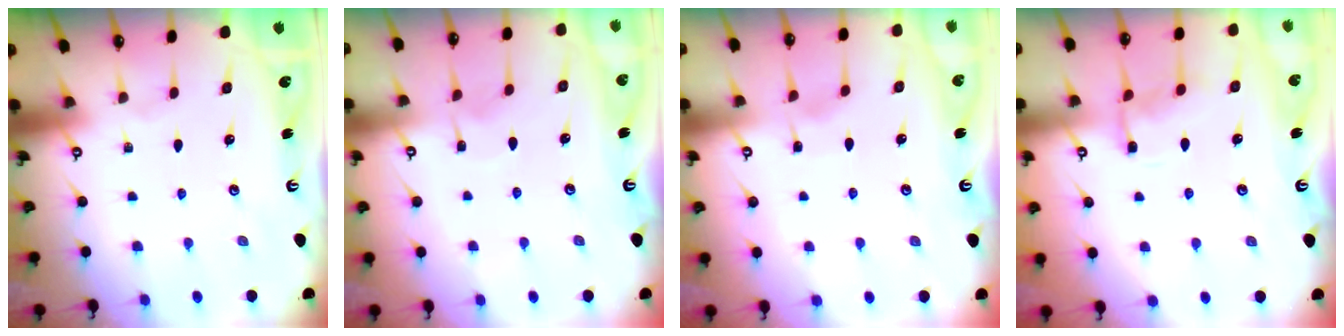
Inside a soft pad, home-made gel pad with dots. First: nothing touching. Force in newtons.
{"total": 5.4, "press": 5.4, "slide": 0.5}
{"total": 2.6, "press": 2.6, "slide": 0.4}
{"total": 7.3, "press": 7.2, "slide": 0.7}